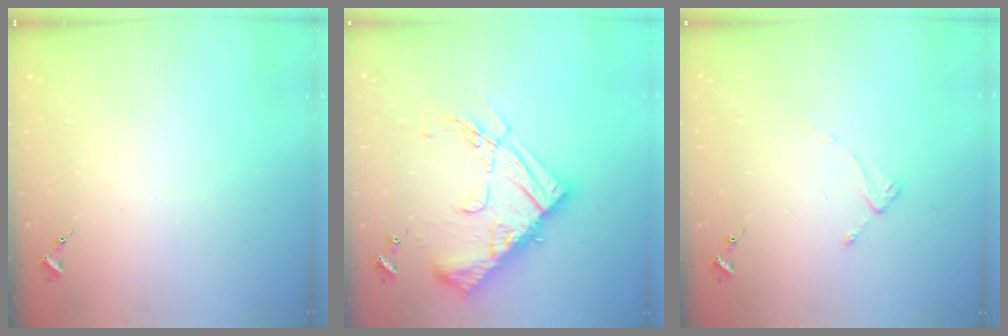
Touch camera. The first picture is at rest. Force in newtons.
{"total": 19.9, "press": 19.8, "slide": 2.0}
{"total": 2.4, "press": 2.4, "slide": 0.3}